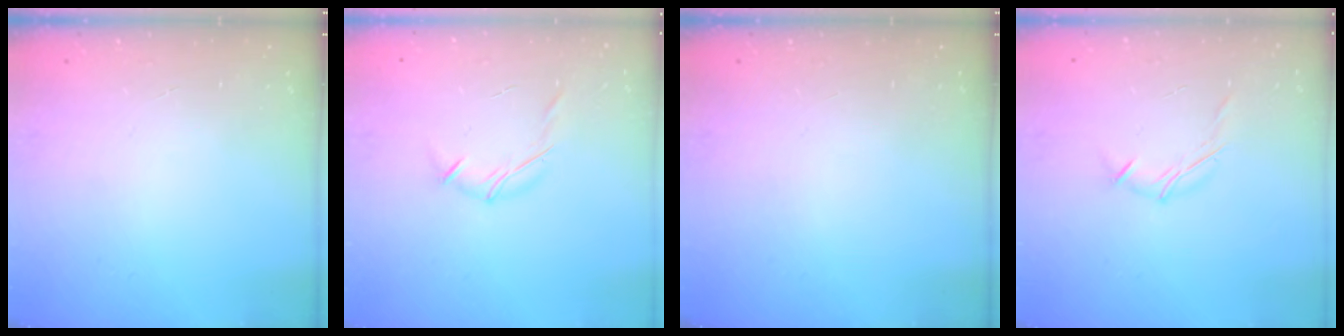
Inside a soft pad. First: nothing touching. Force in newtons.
{"total": 6.4, "press": 6.3, "slide": 0.9}
{"total": 0.0}
{"total": 5.7, "press": 5.6, "slide": 0.7}